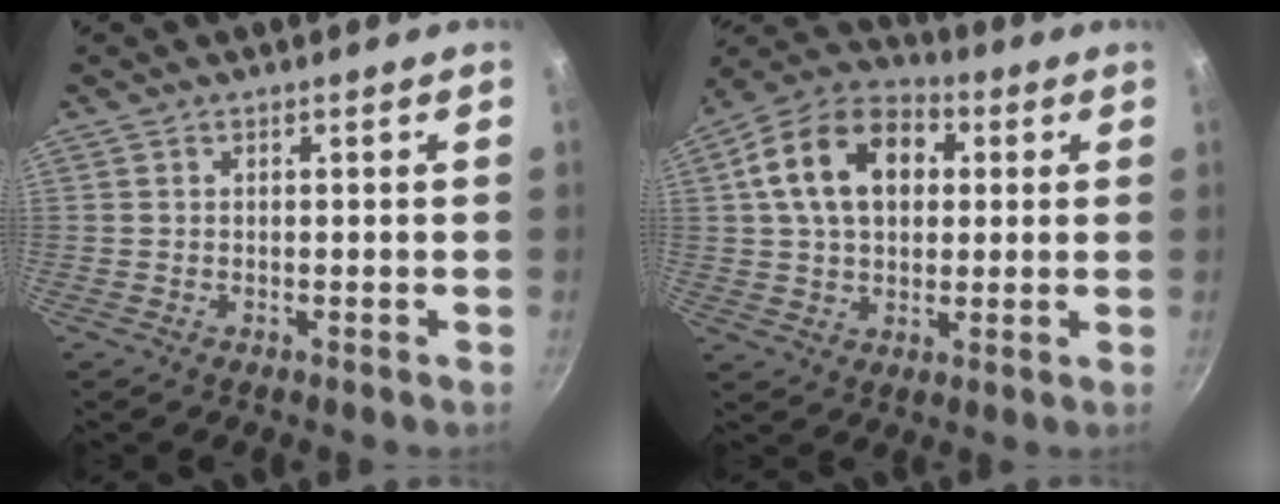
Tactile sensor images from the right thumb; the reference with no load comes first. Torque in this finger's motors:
{"motor_torque": [-0.71, 1.51, 0.57, -0.34, 0.22]}